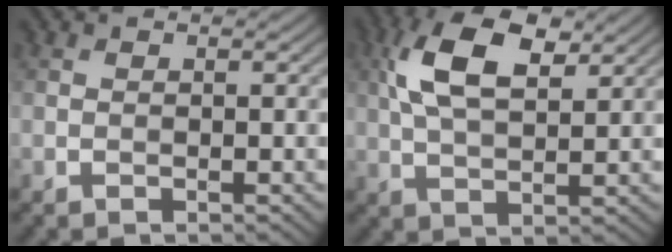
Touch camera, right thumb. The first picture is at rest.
{"total": 9.7, "force": [3.8, 4.5, 7.8], "torque": [-0.168, 0.015, 0.069]}